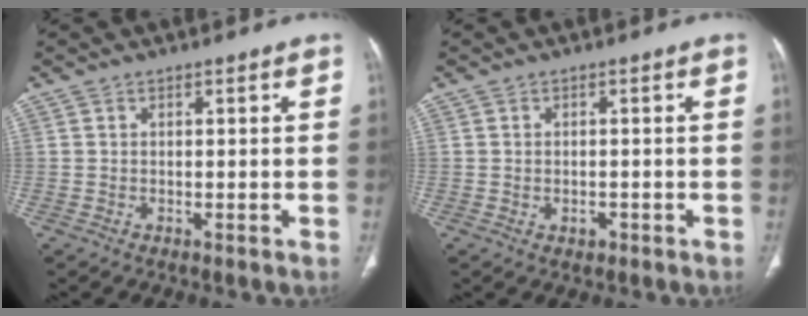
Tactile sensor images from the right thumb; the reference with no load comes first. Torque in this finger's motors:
{"motor_torque": [-0.40, 0.12, -0.21, -0.11, 0.00]}